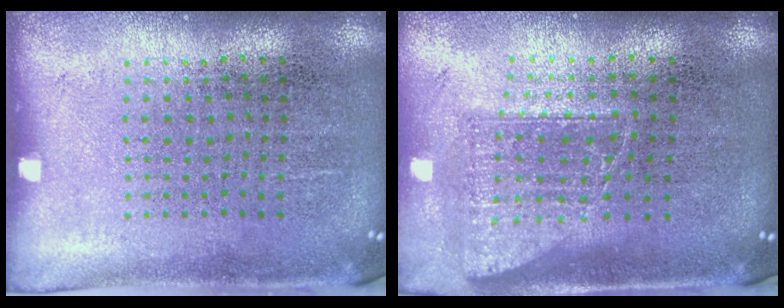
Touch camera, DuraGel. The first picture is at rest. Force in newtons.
{"total": 1.7, "press": 1.3, "slide": 1.0}